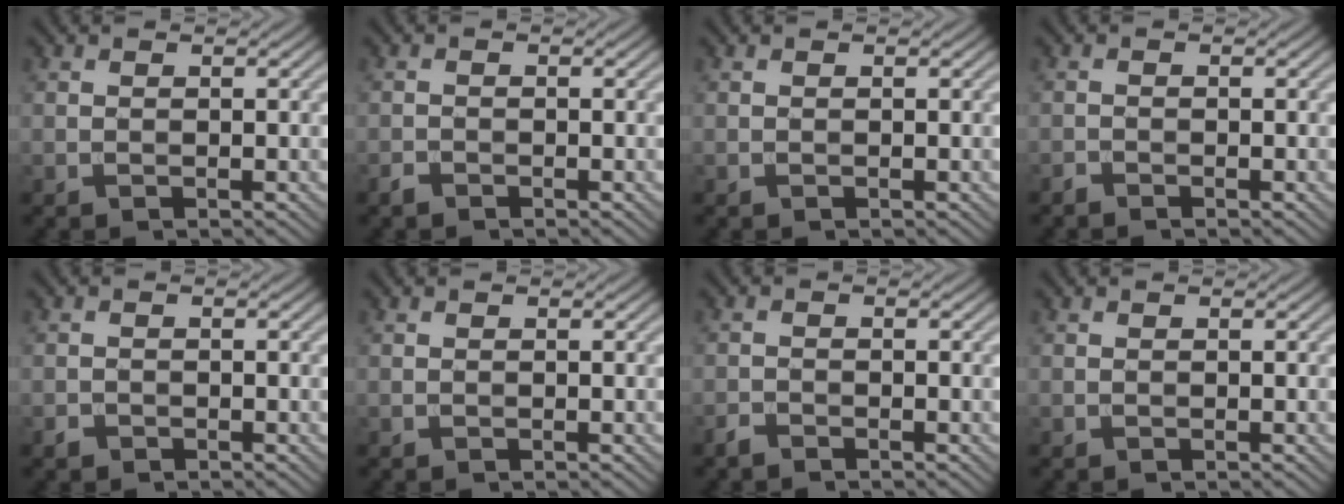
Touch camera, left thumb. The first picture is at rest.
{"total": 0.9, "force": [-0.8, 0.4, 0.3], "torque": [-0.005, -0.001, -0.018]}
{"total": 0.0}
{"total": 0.8, "force": [-0.7, 0.0, 0.2], "torque": [-0.002, 0.000, -0.018]}
{"total": 0.9, "force": [-0.7, 0.6, 0.2], "torque": [-0.004, -0.002, -0.014]}
{"total": 0.0}
{"total": 1.2, "force": [-1.1, 0.3, 0.4], "torque": [-0.010, -0.001, -0.027]}
{"total": 0.0}